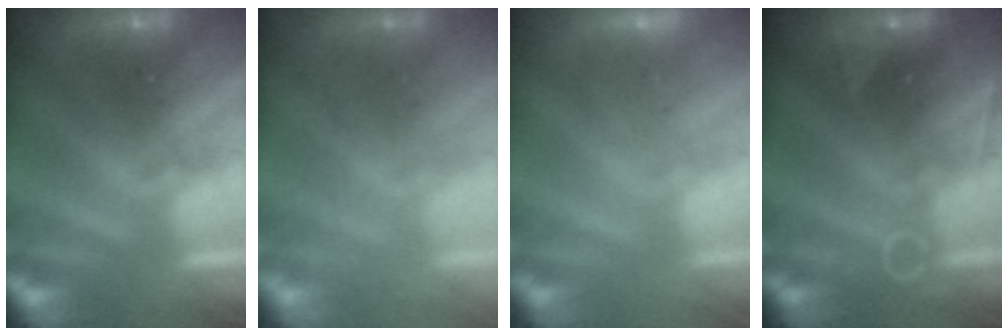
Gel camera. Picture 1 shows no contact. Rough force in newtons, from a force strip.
{"total": 1.8}
{"total": 2.9}
{"total": 2.8}